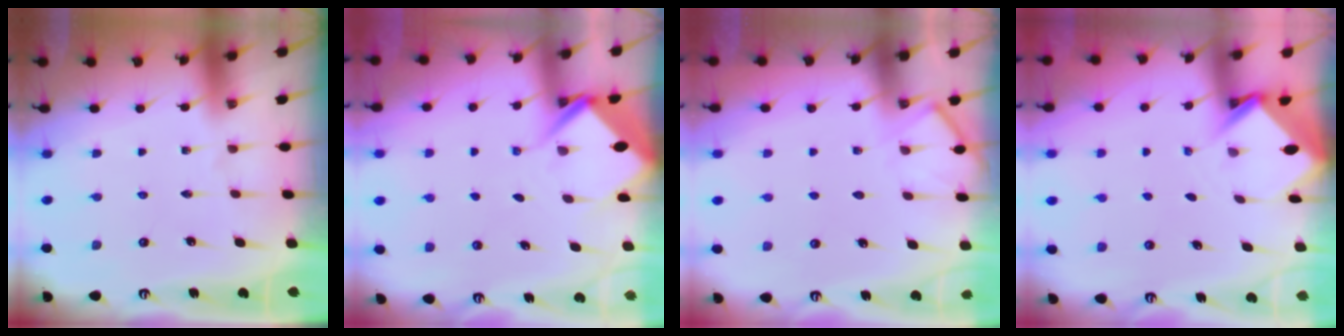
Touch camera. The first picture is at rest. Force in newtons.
{"total": 6.5, "press": 6.5, "slide": 0.6}
{"total": 5.9, "press": 5.9, "slide": 0.7}
{"total": 3.1, "press": 3.1, "slide": 0.2}